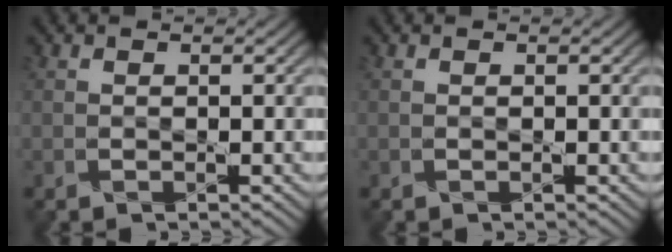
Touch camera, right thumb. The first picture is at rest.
{"total": 0.0}